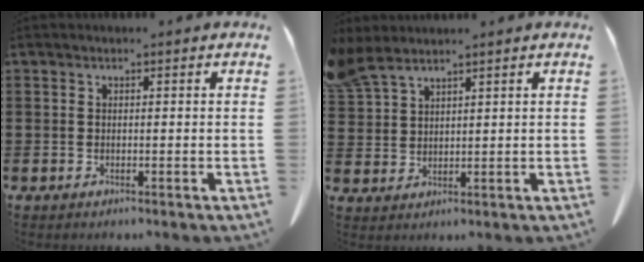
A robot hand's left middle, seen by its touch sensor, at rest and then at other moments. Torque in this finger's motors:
{"motor_torque": [1.33, -0.80, 0.82, 0.16]}